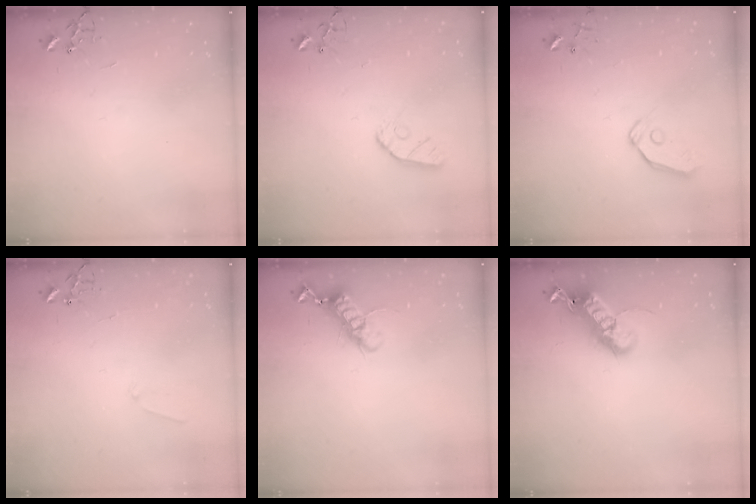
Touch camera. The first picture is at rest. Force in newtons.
{"total": 8.0, "press": 8.0, "slide": 0.5}
{"total": 7.3, "press": 7.2, "slide": 0.8}
{"total": 5.9, "press": 5.9, "slide": 0.4}
{"total": 12.0, "press": 12.0, "slide": 1.3}
{"total": 21.0, "press": 21.0, "slide": 0.4}